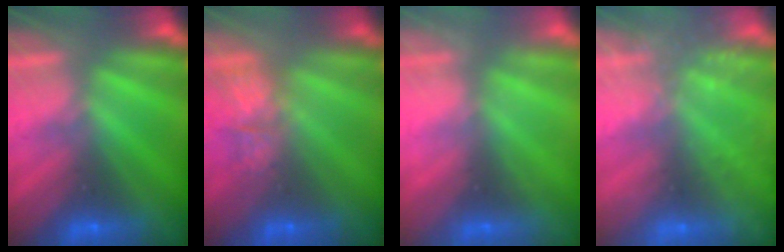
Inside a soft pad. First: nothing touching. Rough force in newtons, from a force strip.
{"total": 4.7}
{"total": 2.0}
{"total": 2.4}